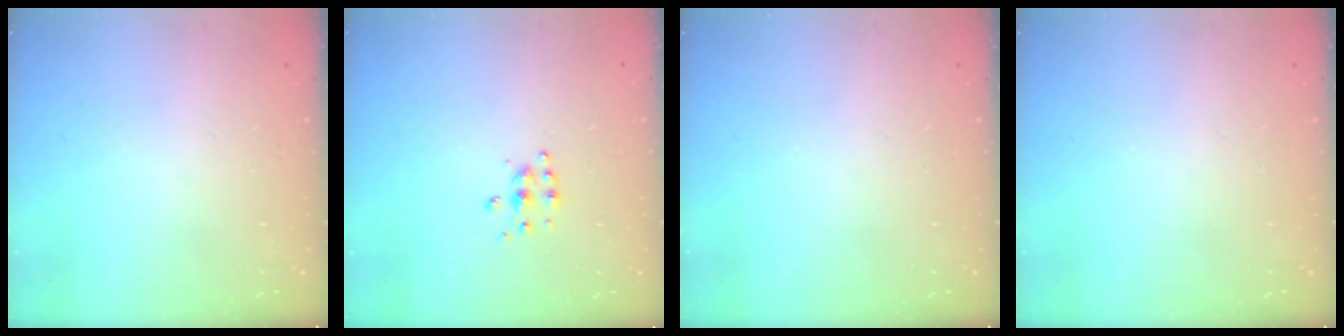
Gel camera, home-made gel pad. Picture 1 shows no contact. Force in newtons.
{"total": 5.4, "press": 5.4, "slide": 0.6}
{"total": 0.0}
{"total": 0.0}